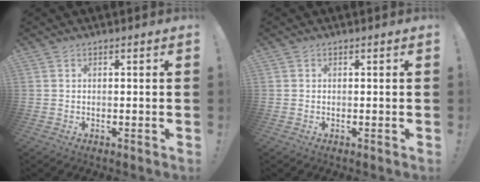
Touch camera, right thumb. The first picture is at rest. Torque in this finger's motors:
{"motor_torque": [0.01, 0.15, 0.14, -0.05, -0.05]}